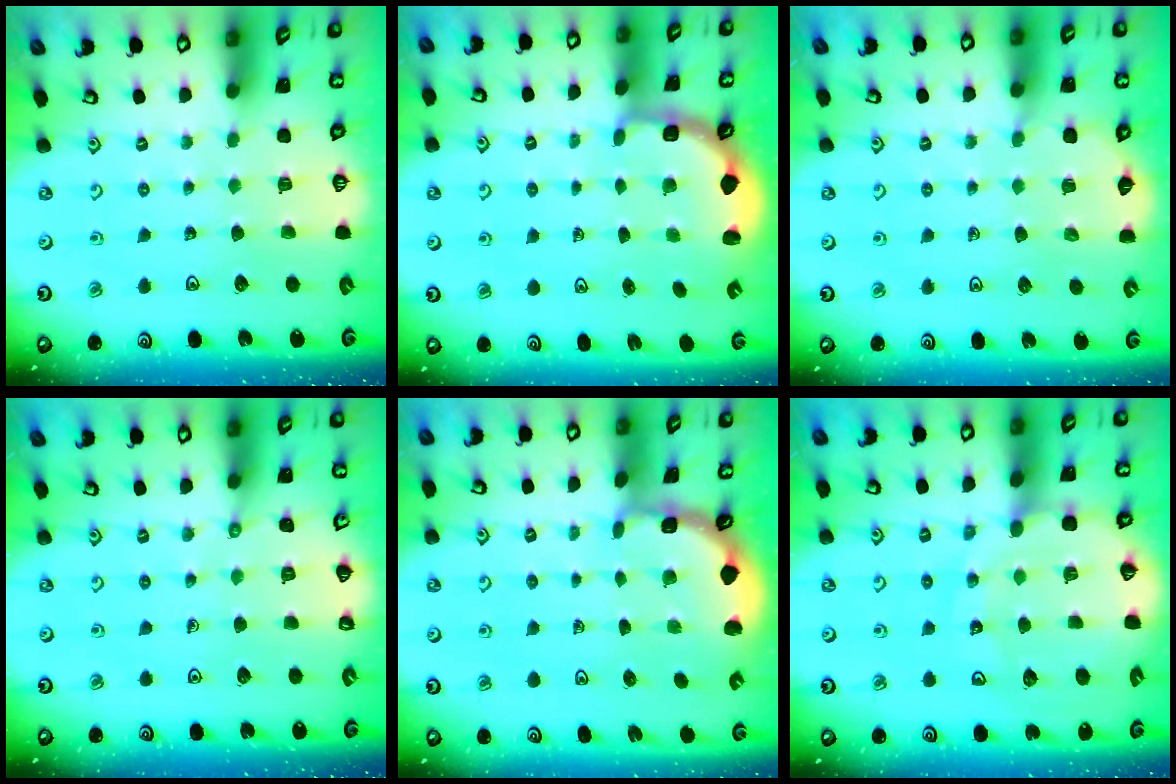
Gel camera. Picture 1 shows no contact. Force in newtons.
{"total": 2.8, "press": 2.2, "slide": 1.7}
{"total": 4.5, "press": 4.5, "slide": 0.8}
{"total": 3.3, "press": 3.3, "slide": 0.2}
{"total": 1.9, "press": 1.9, "slide": 0.3}
{"total": 13.5, "press": 13.5, "slide": 1.2}